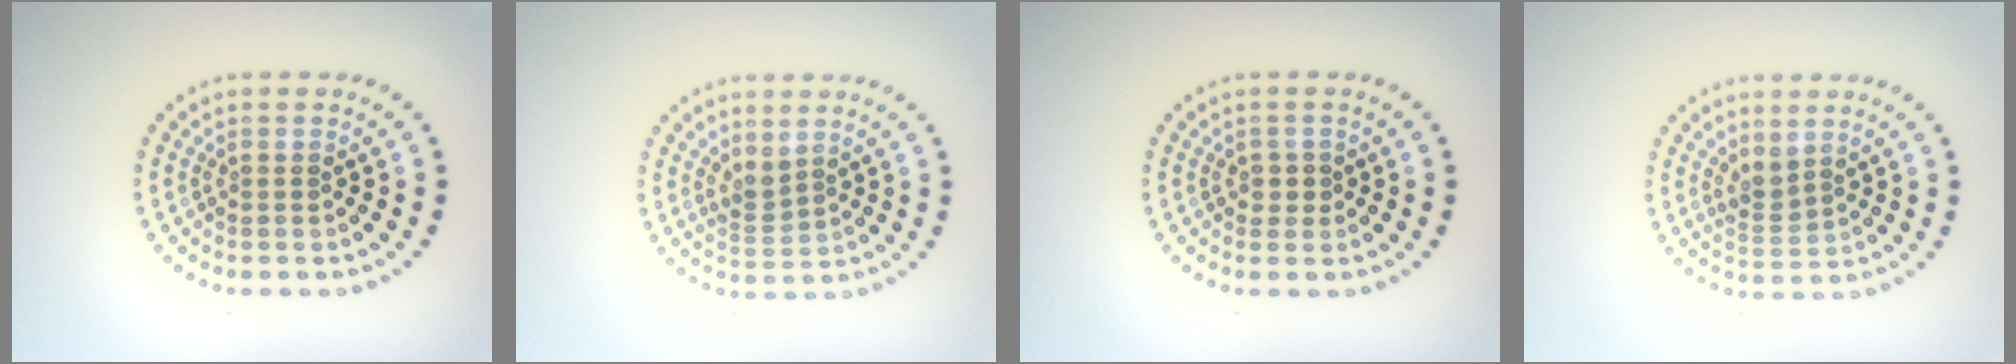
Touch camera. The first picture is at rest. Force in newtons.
{"total": 1.5, "press": 1.2, "slide": 0.9}
{"total": 1.2, "press": 1.0, "slide": 0.6}
{"total": 1.7, "press": 1.4, "slide": 0.9}